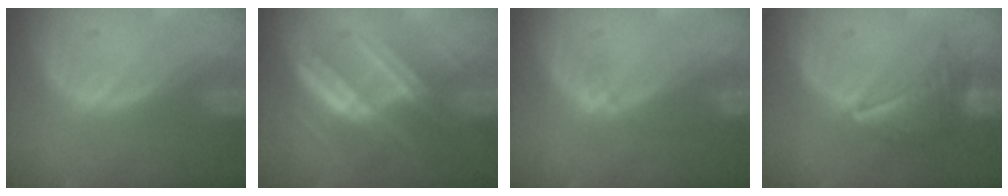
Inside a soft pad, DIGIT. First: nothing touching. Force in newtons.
{"total": 7.9, "press": 7.0, "slide": 3.7}
{"total": 1.3, "press": 1.3, "slide": 0.1}
{"total": 6.4, "press": 6.3, "slide": 1.1}